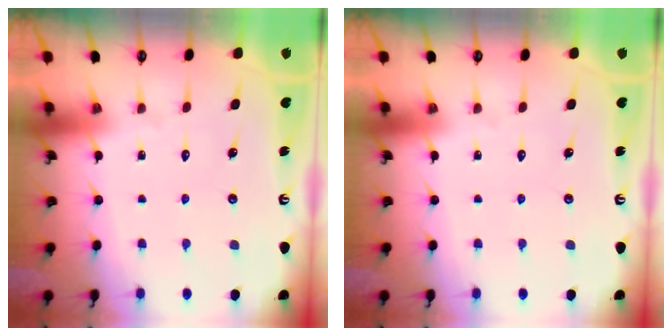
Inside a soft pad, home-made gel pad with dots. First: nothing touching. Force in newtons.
{"total": 0.0}